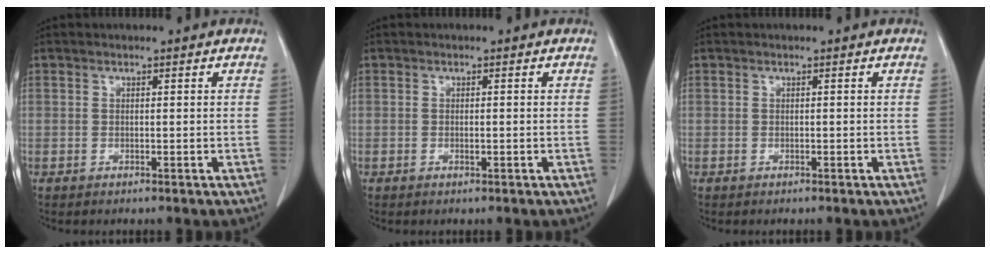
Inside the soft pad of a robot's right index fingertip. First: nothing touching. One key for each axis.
{"total": 0.6, "fx": -0.1, "fy": 0.2, "fz": 0.6, "tx": -0.013, "ty": -0.002, "tz": 0.000}
{"total": 0.0}